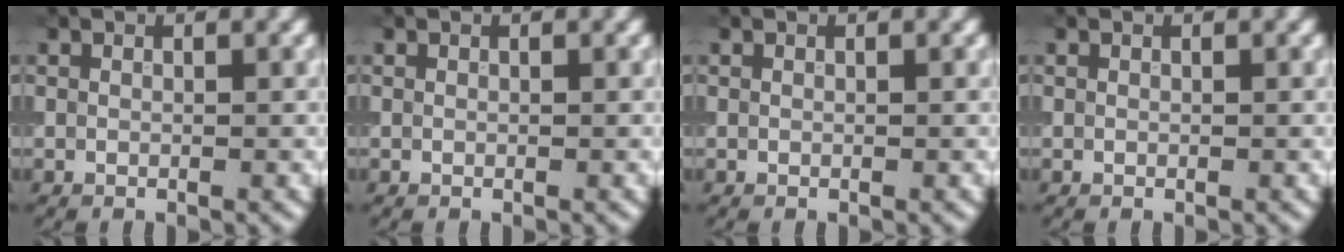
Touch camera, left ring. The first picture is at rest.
{"total": 0.0}
{"total": 0.0}
{"total": 0.0}